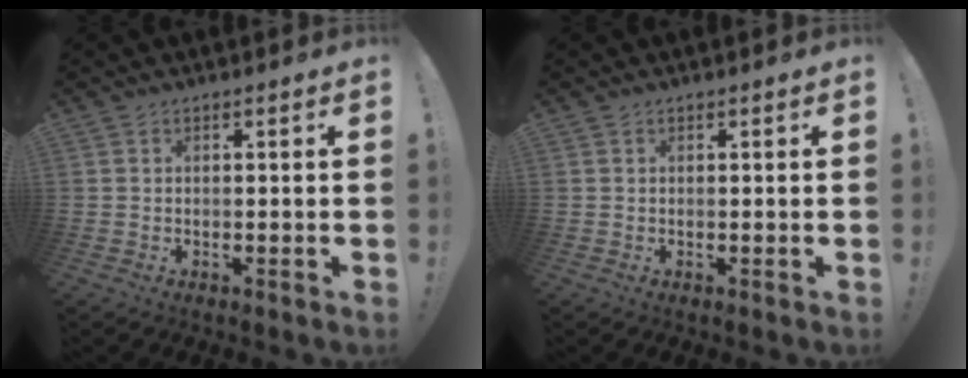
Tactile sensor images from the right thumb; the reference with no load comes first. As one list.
[{"total": 0.0}]